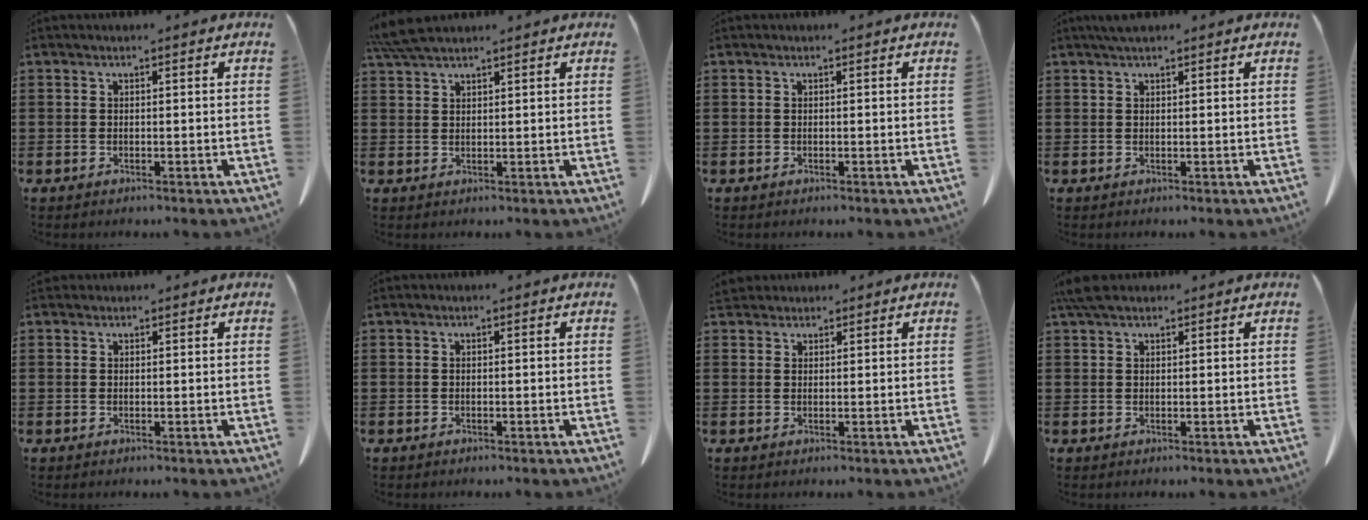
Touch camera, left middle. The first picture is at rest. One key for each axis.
{"total": 4.3, "fx": 3.6, "fy": 0.5, "fz": 2.2, "tx": -0.054, "ty": -0.003, "tz": 0.070}
{"total": 0.0}
{"total": 1.6, "fx": 1.2, "fy": 0.3, "fz": 1.0, "tx": -0.022, "ty": 0.003, "tz": 0.021}
{"total": 0.6, "fx": 0.6, "fy": 0.3, "fz": 0.1, "tx": -0.003, "ty": 0.000, "tz": 0.012}
{"total": 0.0}
{"total": 2.1, "fx": 1.9, "fy": 0.8, "fz": 0.4, "tx": -0.014, "ty": 0.002, "tz": 0.040}
{"total": 3.1, "fx": 2.2, "fy": 1.0, "fz": 1.9, "tx": -0.044, "ty": 0.005, "tz": 0.043}